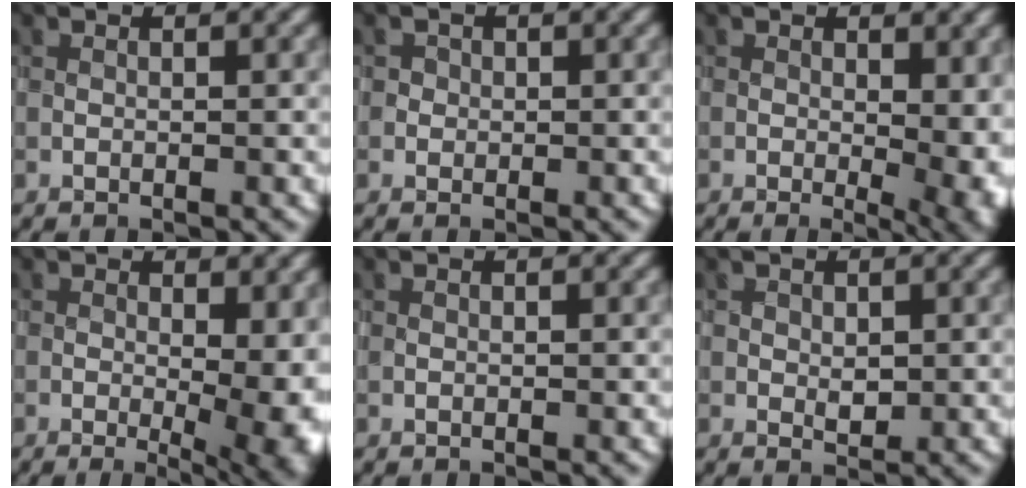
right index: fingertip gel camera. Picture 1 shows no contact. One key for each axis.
{"total": 0.9, "fx": 0.0, "fy": 0.9, "fz": 0.0, "tx": 0.011, "ty": 0.001, "tz": -0.002}
{"total": 6.6, "fx": -0.9, "fy": 3.1, "fz": 5.7, "tx": -0.048, "ty": -0.004, "tz": -0.005}
{"total": 8.5, "fx": -1.0, "fy": 3.8, "fz": 7.6, "tx": -0.068, "ty": -0.001, "tz": -0.013}
{"total": 0.0}
{"total": 1.4, "fx": 0.2, "fy": 1.0, "fz": 1.0, "tx": -0.016, "ty": -0.005, "tz": 0.006}